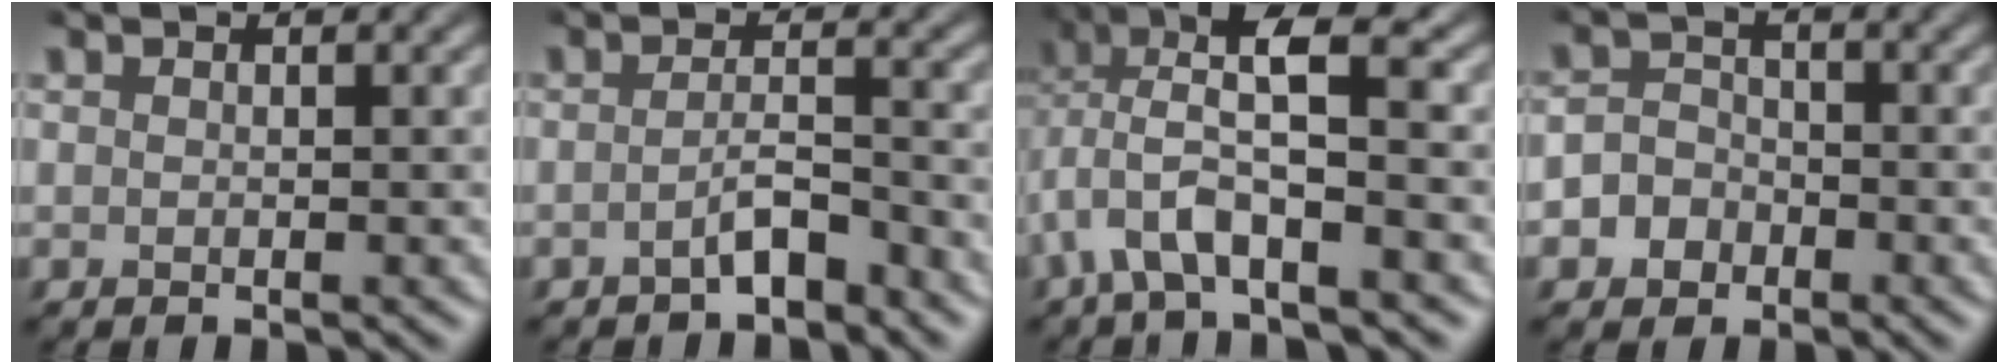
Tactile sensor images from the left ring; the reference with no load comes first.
{"total": 2.1, "force": [-1.5, 0.4, 1.5], "torque": [-0.024, 0.009, -0.032]}
{"total": 5.8, "force": [-0.3, 1.7, 5.6], "torque": [-0.115, 0.012, -0.011]}
{"total": 2.5, "force": [-1.2, 2.1, 0.9], "torque": [-0.004, 0.003, -0.029]}